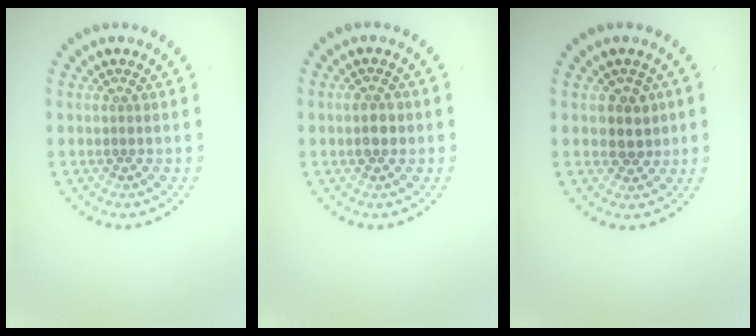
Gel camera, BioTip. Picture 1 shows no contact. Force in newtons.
{"total": 1.8, "press": 1.8, "slide": 0.0}
{"total": 2.2, "press": 1.9, "slide": 1.0}